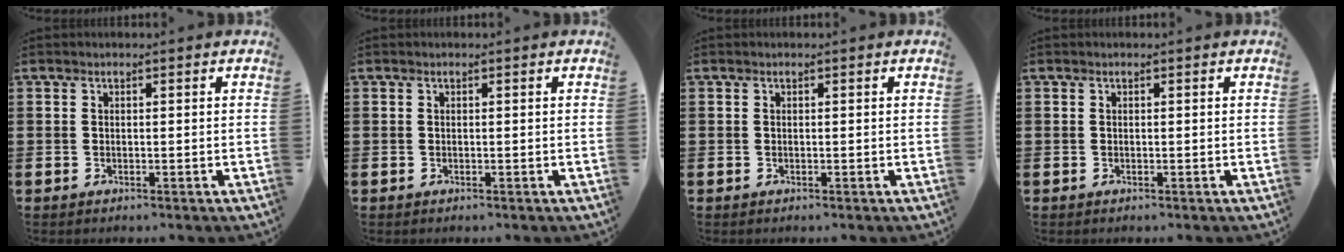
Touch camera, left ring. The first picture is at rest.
{"total": 0.0}
{"total": 0.0}
{"total": 0.0}